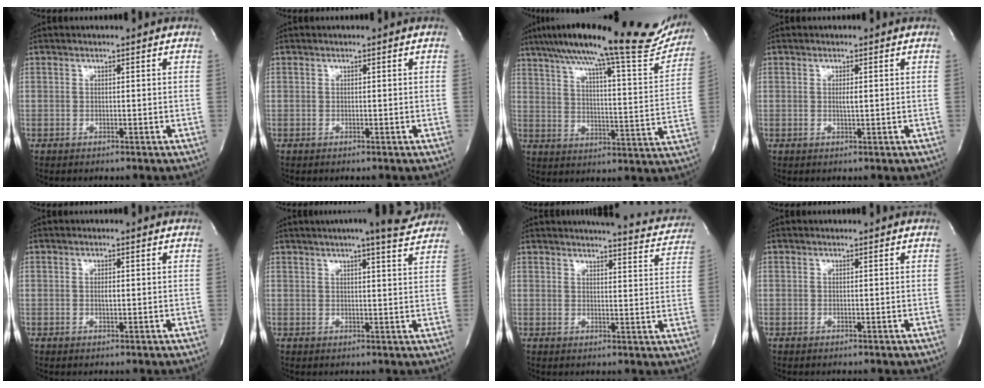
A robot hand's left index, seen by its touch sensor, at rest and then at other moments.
{"total": 0.0}
{"total": 26.9, "force": [22.8, 2.8, 14.0], "torque": [-0.220, -0.029, 0.300]}
{"total": 1.1, "force": [0.0, 0.1, 1.1], "torque": [-0.024, -0.003, 0.000]}
{"total": 1.0, "force": [-0.1, 0.3, 0.9], "torque": [-0.017, -0.003, -0.001]}
{"total": 10.0, "force": [8.5, 0.6, 5.2], "torque": [-0.073, 0.003, 0.094]}
{"total": 13.8, "force": [13.1, 1.9, 3.7], "torque": [-0.034, -0.042, 0.133]}
{"total": 0.0}